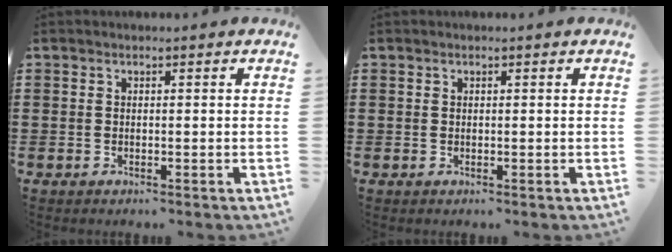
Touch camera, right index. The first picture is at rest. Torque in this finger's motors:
{"motor_torque": [0.31, 0.28, 0.01, -0.01]}